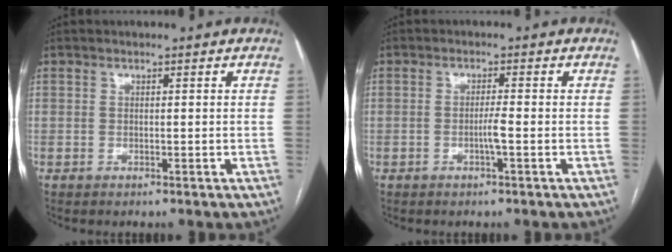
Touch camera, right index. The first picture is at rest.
{"total": 2.0, "force": [-0.6, -0.3, 1.9], "torque": [-0.033, 0.001, -0.010]}